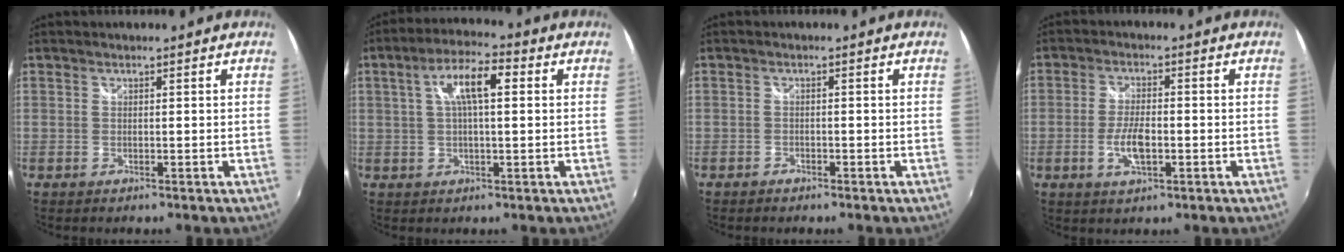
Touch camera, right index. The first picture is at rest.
{"total": 8.2, "force": [2.0, 2.5, 7.6], "torque": [-0.137, 0.018, 0.033]}
{"total": 1.4, "force": [-1.2, 0.6, 0.2], "torque": [-0.009, -0.003, -0.022]}
{"total": 5.8, "force": [-1.8, 2.2, 5.1], "torque": [-0.104, -0.001, -0.032]}